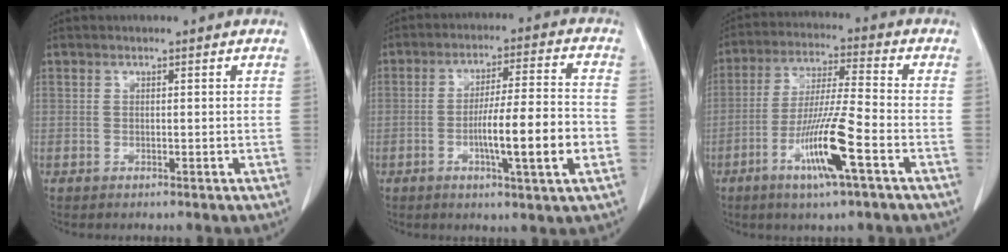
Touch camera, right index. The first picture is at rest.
{"total": 11.9, "force": [-3.2, 0.3, 11.5], "torque": [-0.186, 0.001, -0.054]}
{"total": 11.8, "force": [-5.0, -0.1, 10.7], "torque": [-0.207, -0.014, -0.095]}